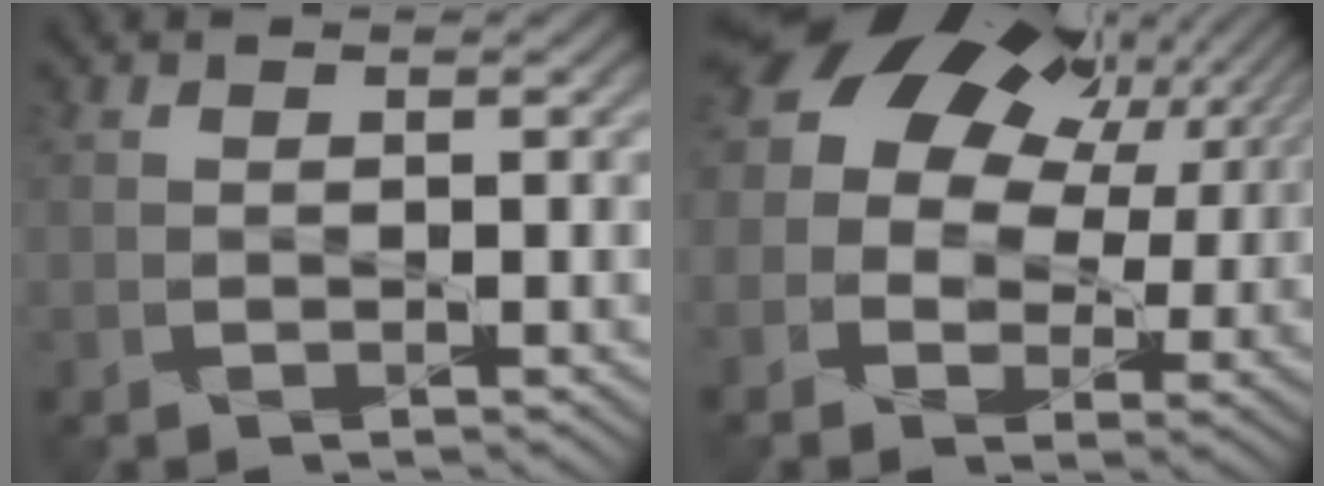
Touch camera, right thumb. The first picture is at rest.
{"total": 16.3, "force": [6.9, 11.5, 9.4], "torque": [-0.210, 0.051, 0.116]}